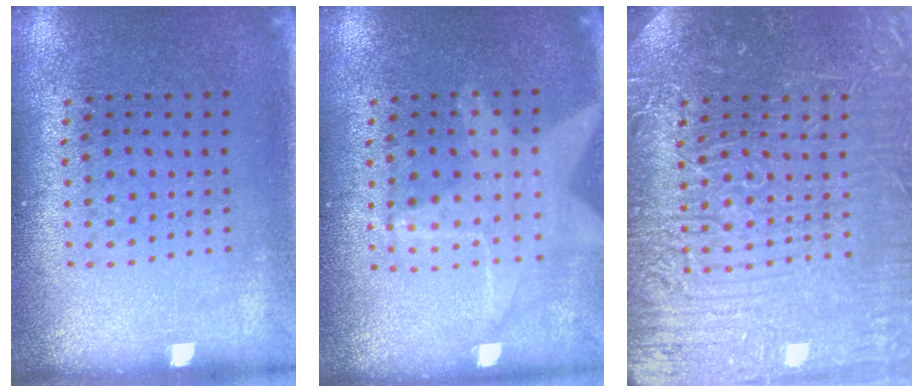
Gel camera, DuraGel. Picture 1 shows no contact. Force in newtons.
{"total": 1.5, "press": 1.4, "slide": 0.5}
{"total": 7.5, "press": 7.4, "slide": 0.9}